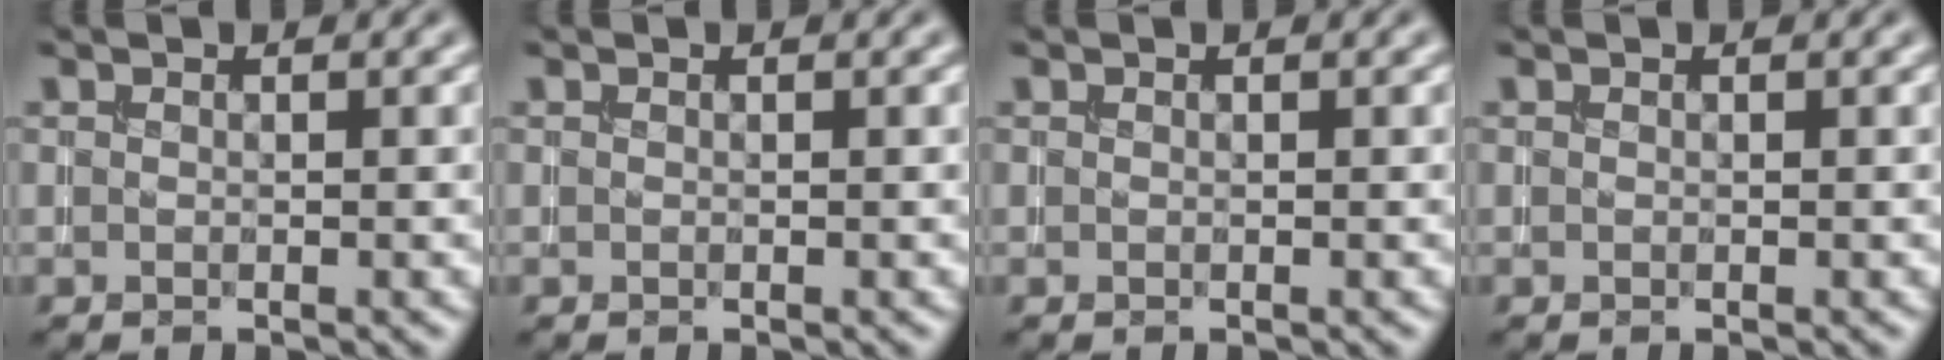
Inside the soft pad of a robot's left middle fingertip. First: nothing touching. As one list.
[{"total": 0.0}, {"total": 0.0}, {"total": 0.0}]